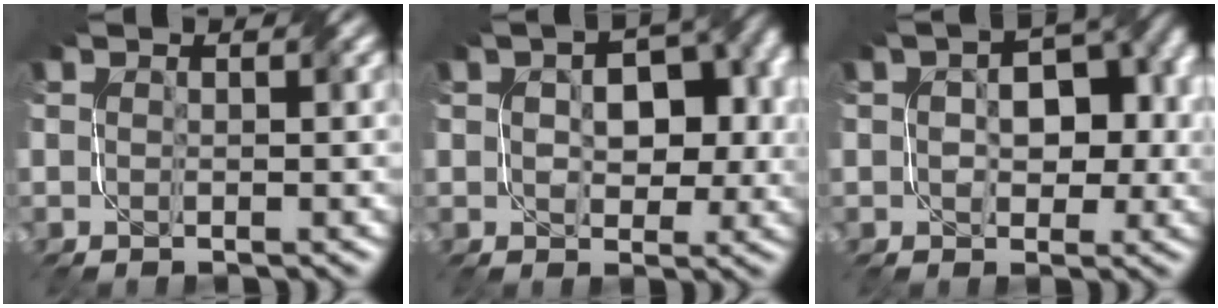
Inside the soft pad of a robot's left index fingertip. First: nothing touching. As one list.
[{"total": 6.1, "force": [0.3, 3.9, 4.7], "torque": [-0.059, 0.006, 0.007]}, {"total": 6.1, "force": [-0.4, 3.9, 4.7], "torque": [-0.050, 0.018, -0.006]}]